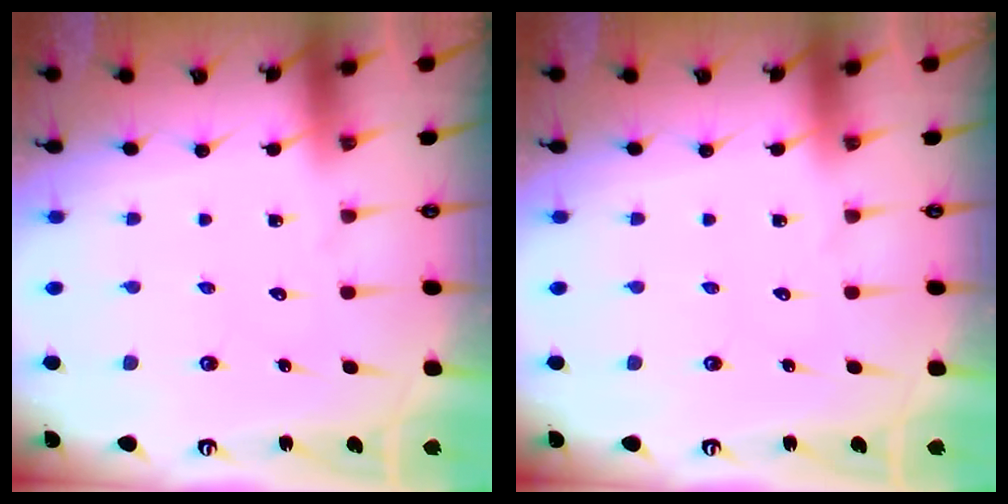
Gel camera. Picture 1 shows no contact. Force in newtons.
{"total": 0.0}